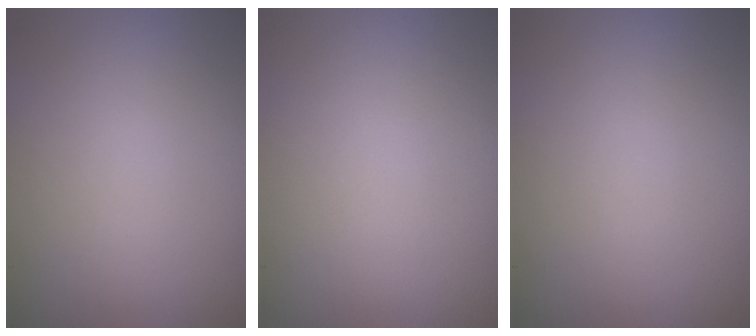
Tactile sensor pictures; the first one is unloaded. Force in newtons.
{"total": 0.0}
{"total": 0.0}